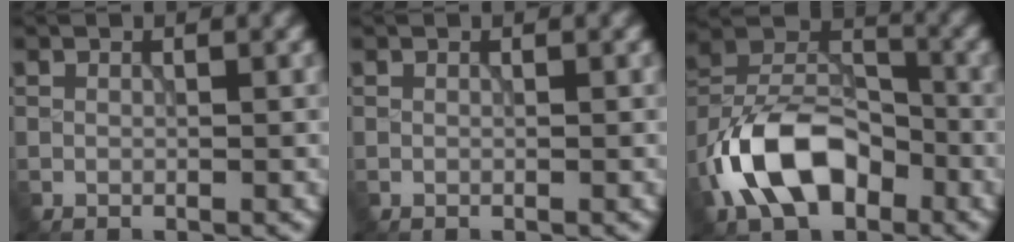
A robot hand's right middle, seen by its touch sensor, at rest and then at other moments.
{"total": 0.0}
{"total": 9.8, "force": [-4.4, 5.8, 6.6], "torque": [-0.127, 0.016, -0.090]}